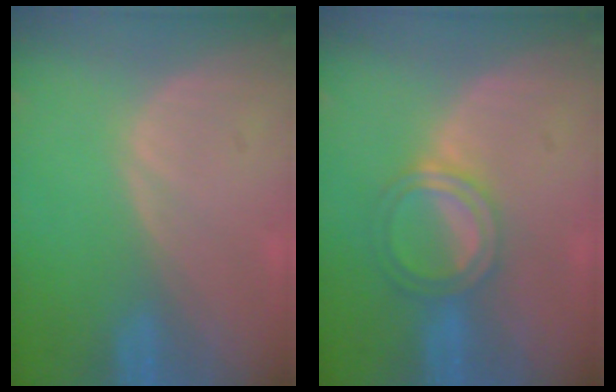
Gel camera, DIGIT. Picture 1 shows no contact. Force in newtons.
{"total": 5.0, "press": 4.6, "slide": 1.9}